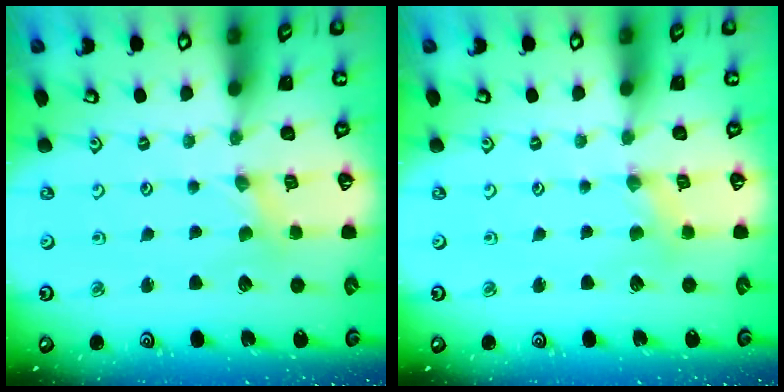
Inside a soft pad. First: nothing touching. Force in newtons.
{"total": 2.2, "press": 2.2, "slide": 0.5}